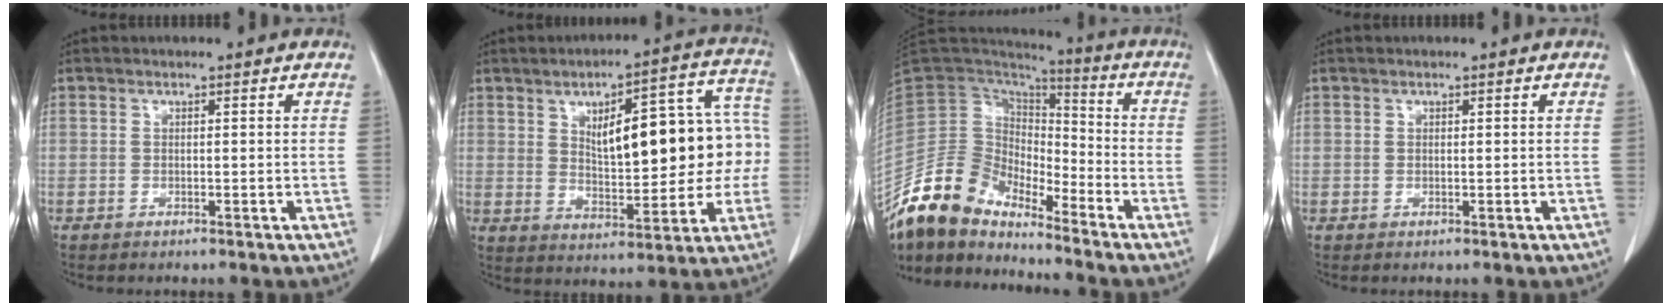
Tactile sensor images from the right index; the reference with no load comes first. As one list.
[{"total": 17.4, "force": [2.0, 6.5, 16.0], "torque": [-0.208, 0.043, 0.038]}, {"total": 11.9, "force": [-10.8, 4.2, 3.0], "torque": [-0.067, 0.049, -0.214]}, {"total": 0.0}]